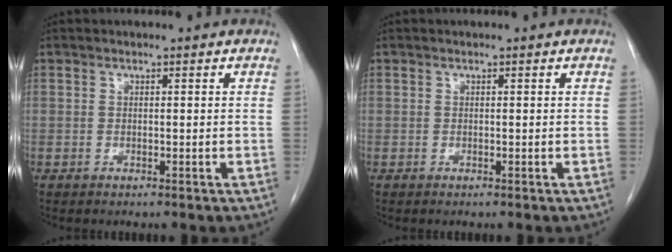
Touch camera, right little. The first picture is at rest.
{"total": 0.0}